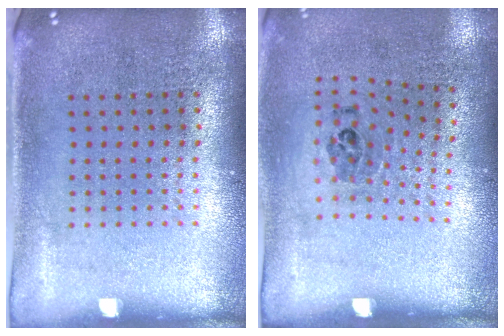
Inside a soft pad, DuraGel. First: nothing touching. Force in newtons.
{"total": 1.1, "press": 0.7, "slide": 0.8}